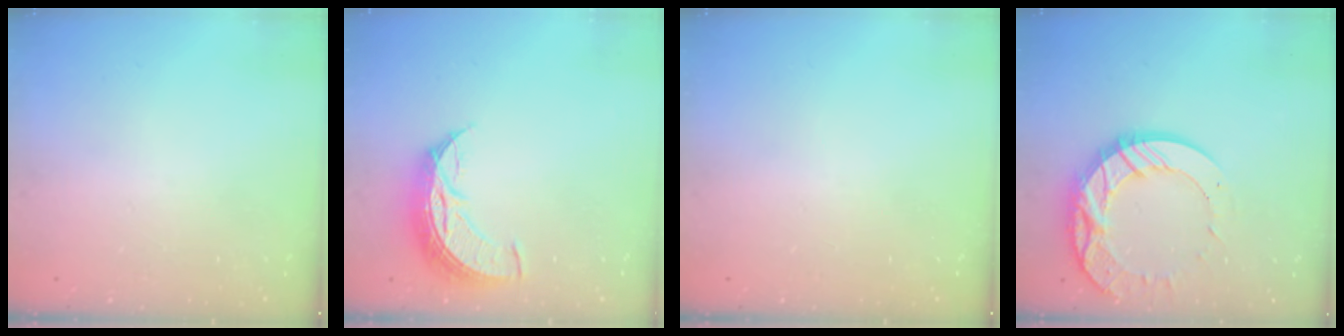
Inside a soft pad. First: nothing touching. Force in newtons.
{"total": 8.6, "press": 8.6, "slide": 0.8}
{"total": 0.0}
{"total": 16.6, "press": 16.5, "slide": 1.3}